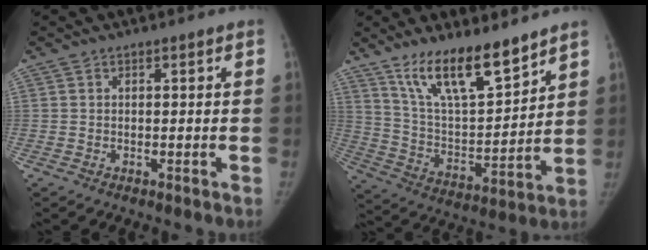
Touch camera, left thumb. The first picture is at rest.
{"total": 16.3, "force": [12.0, 4.8, 9.8], "torque": [-0.139, -0.073, 0.226]}